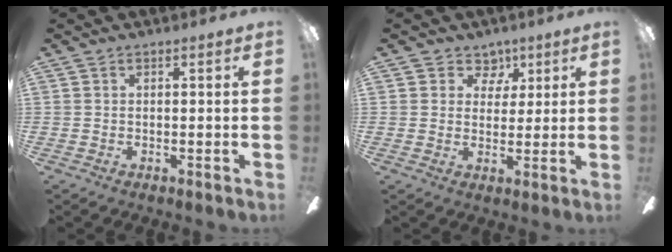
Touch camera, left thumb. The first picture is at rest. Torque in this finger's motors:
{"motor_torque": [-0.10, -0.33, -0.24, 0.07, -0.05]}